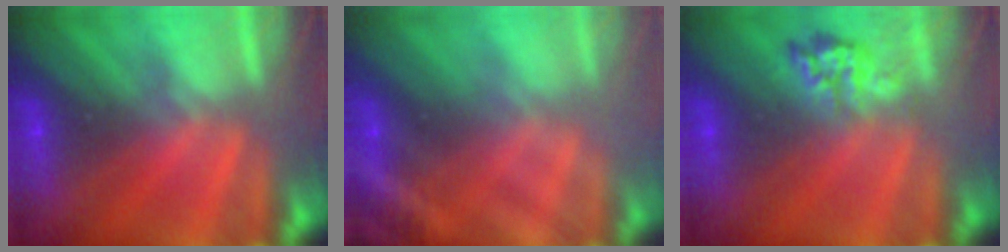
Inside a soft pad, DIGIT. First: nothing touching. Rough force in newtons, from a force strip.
{"total": 2.9}
{"total": 2.4}